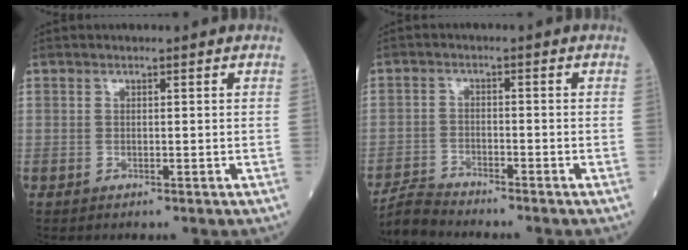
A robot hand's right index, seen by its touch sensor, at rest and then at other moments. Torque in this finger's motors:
{"motor_torque": [-0.23, -0.12, -0.49, -0.21]}